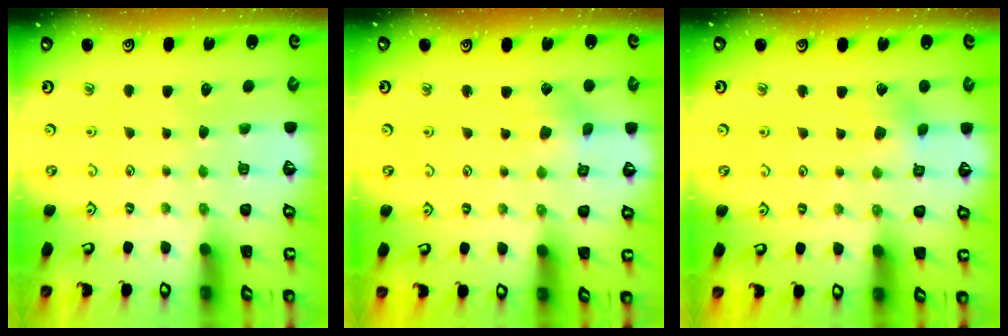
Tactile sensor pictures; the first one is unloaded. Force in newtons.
{"total": 2.8, "press": 2.8, "slide": 0.4}
{"total": 4.3, "press": 4.3, "slide": 0.7}